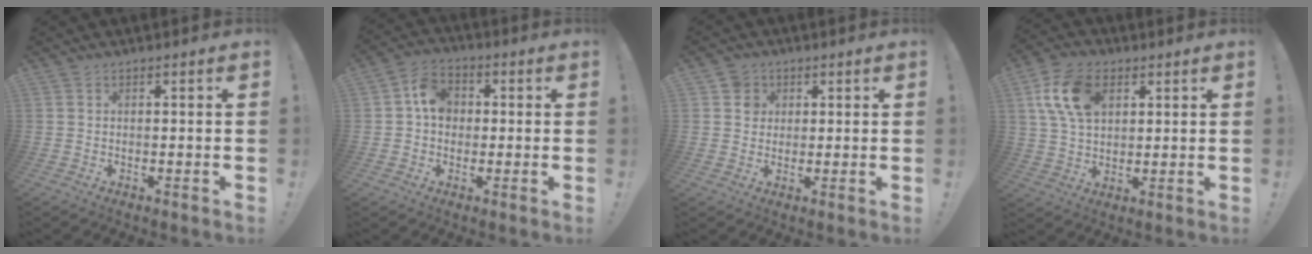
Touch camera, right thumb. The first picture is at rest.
{"total": 7.9, "force": [1.0, 6.5, 4.5], "torque": [-0.071, 0.017, 0.021]}
{"total": 4.6, "force": [1.5, 4.3, 1.0], "torque": [-0.013, 0.002, 0.026]}
{"total": 14.2, "force": [4.8, 9.3, 9.6], "torque": [-0.173, 0.005, 0.094]}